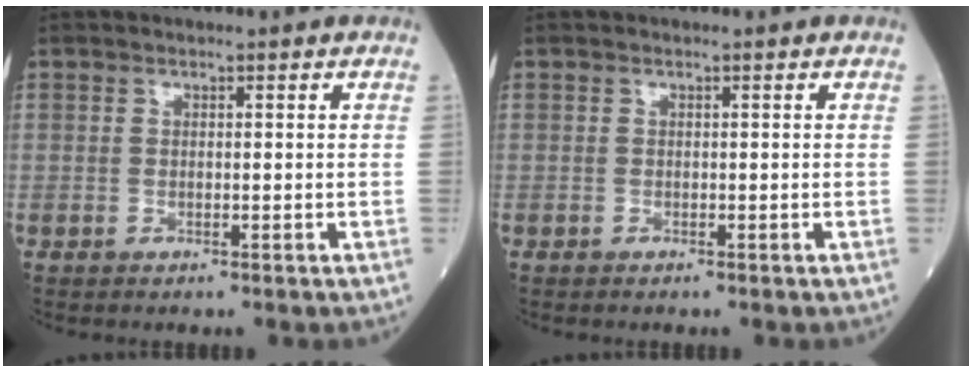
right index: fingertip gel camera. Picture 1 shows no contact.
{"total": 0.0}